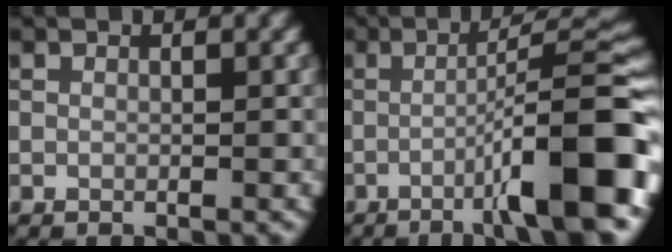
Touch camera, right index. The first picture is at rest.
{"total": 11.2, "force": [-3.9, 1.8, 10.4], "torque": [-0.132, 0.017, -0.061]}